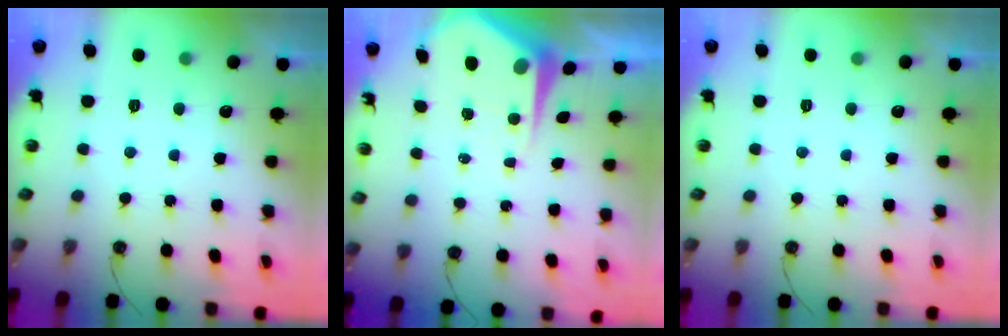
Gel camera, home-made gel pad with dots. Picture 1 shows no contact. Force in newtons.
{"total": 7.2, "press": 7.2, "slide": 0.8}
{"total": 0.0}